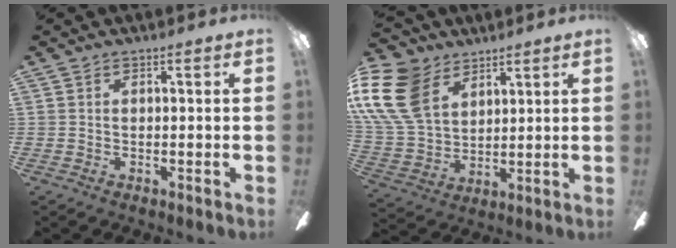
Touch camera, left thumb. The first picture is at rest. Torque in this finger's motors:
{"motor_torque": [0.55, 0.68, 1.45, -1.32, 0.69]}